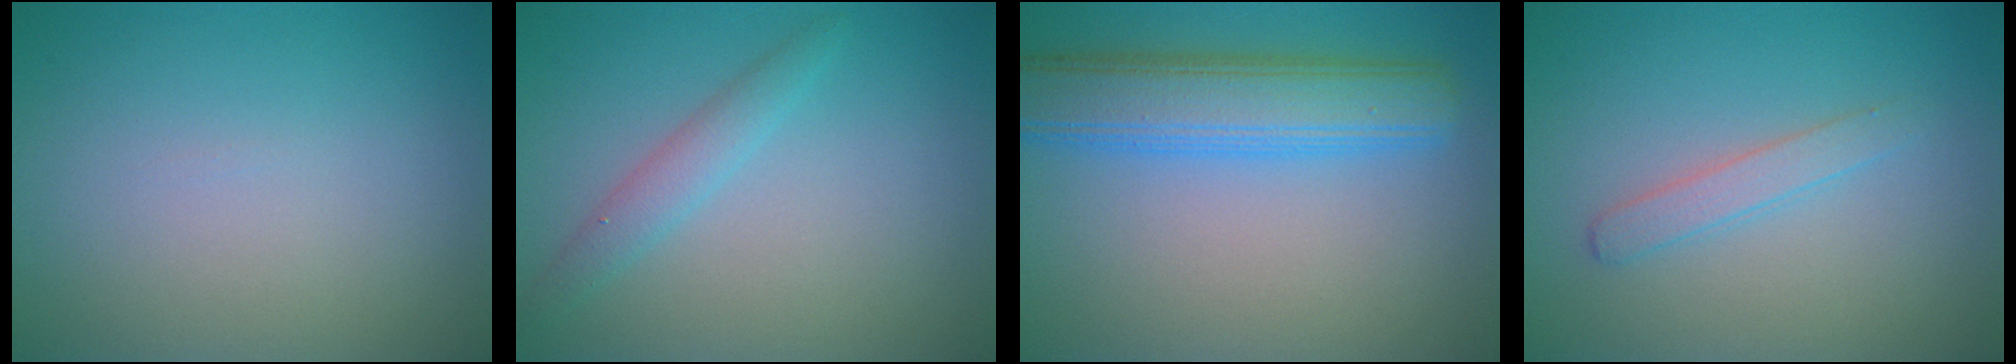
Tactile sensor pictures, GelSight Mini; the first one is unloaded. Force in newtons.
{"total": 1.9, "press": 1.9, "slide": 0.0}
{"total": 6.5, "press": 6.5, "slide": 0.2}
{"total": 1.6, "press": 1.6, "slide": 0.0}